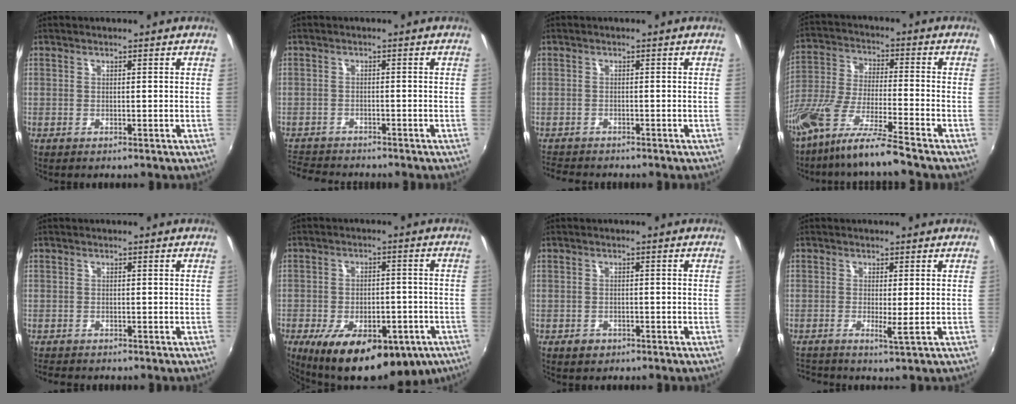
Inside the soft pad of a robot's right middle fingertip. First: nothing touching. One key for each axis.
{"total": 5.7, "fx": -5.2, "fy": 2.2, "fz": 0.8, "tx": -0.040, "ty": 0.000, "tz": -0.095}
{"total": 3.6, "fx": -3.3, "fy": 1.3, "fz": 0.6, "tx": -0.027, "ty": -0.007, "tz": -0.064}
{"total": 12.9, "fx": -10.2, "fy": -0.3, "fz": 7.9, "tx": -0.158, "ty": -0.023, "tz": -0.194}
{"total": 1.9, "fx": -1.6, "fy": 0.9, "fz": 0.3, "tx": -0.012, "ty": -0.004, "tz": -0.030}
{"total": 20.9, "fx": -11.9, "fy": 9.7, "fz": 14.2, "tx": -0.253, "ty": -0.034, "tz": -0.156}
{"total": 2.0, "fx": -1.2, "fy": 1.4, "fz": 0.7, "tx": -0.014, "ty": 0.000, "tz": -0.015}
{"total": 1.8, "fx": -0.4, "fy": -0.3, "fz": 1.7, "tx": -0.037, "ty": -0.003, "tz": -0.011}